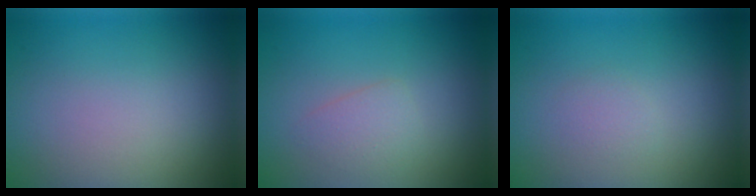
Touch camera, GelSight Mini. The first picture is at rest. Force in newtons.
{"total": 1.5, "press": 1.5, "slide": 0.1}
{"total": 0.8, "press": 0.8, "slide": 0.1}